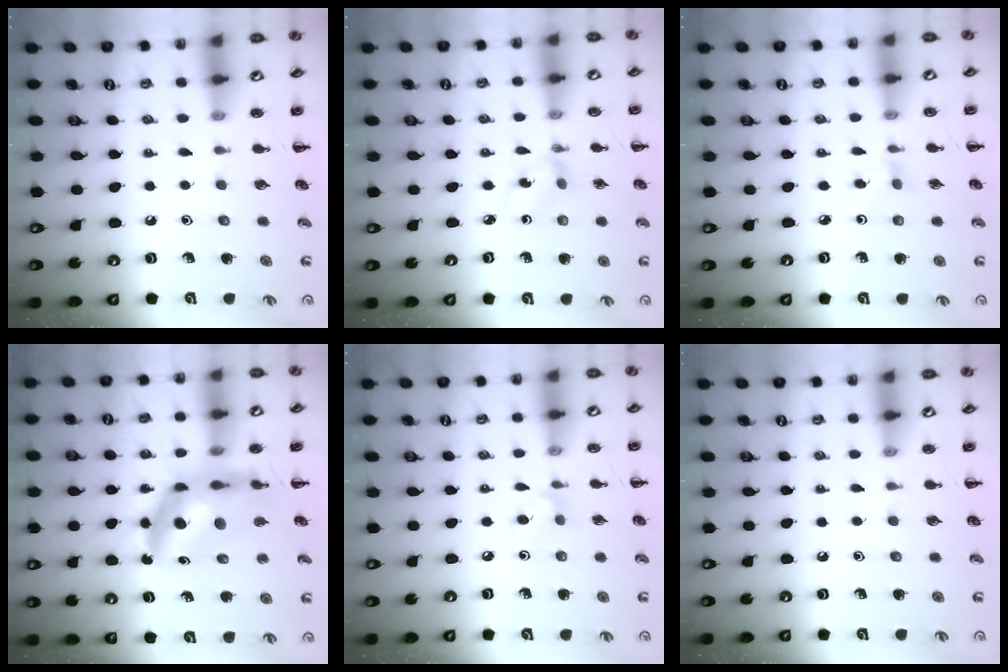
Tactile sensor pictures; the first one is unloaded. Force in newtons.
{"total": 1.4, "press": 1.3, "slide": 0.6}
{"total": 2.3, "press": 2.1, "slide": 0.9}
{"total": 9.9, "press": 9.2, "slide": 3.6}
{"total": 5.5, "press": 5.2, "slide": 1.9}
{"total": 0.0}